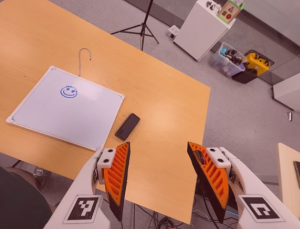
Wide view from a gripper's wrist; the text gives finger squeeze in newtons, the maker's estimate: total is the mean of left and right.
{"total": 0.0}